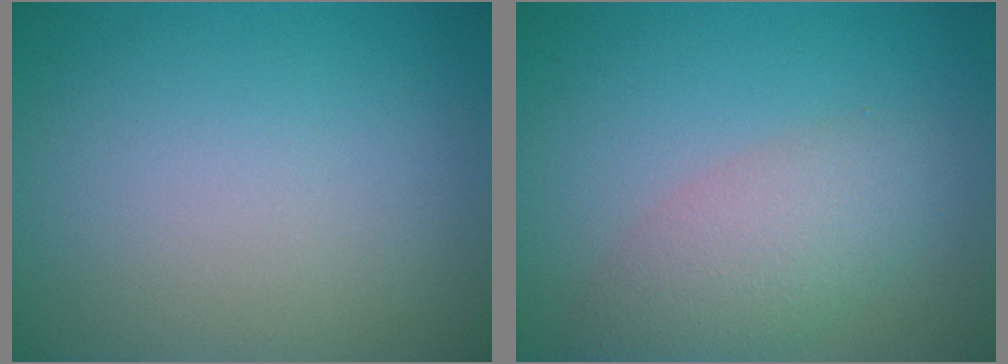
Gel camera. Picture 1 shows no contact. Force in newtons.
{"total": 4.0, "press": 4.0, "slide": 0.2}